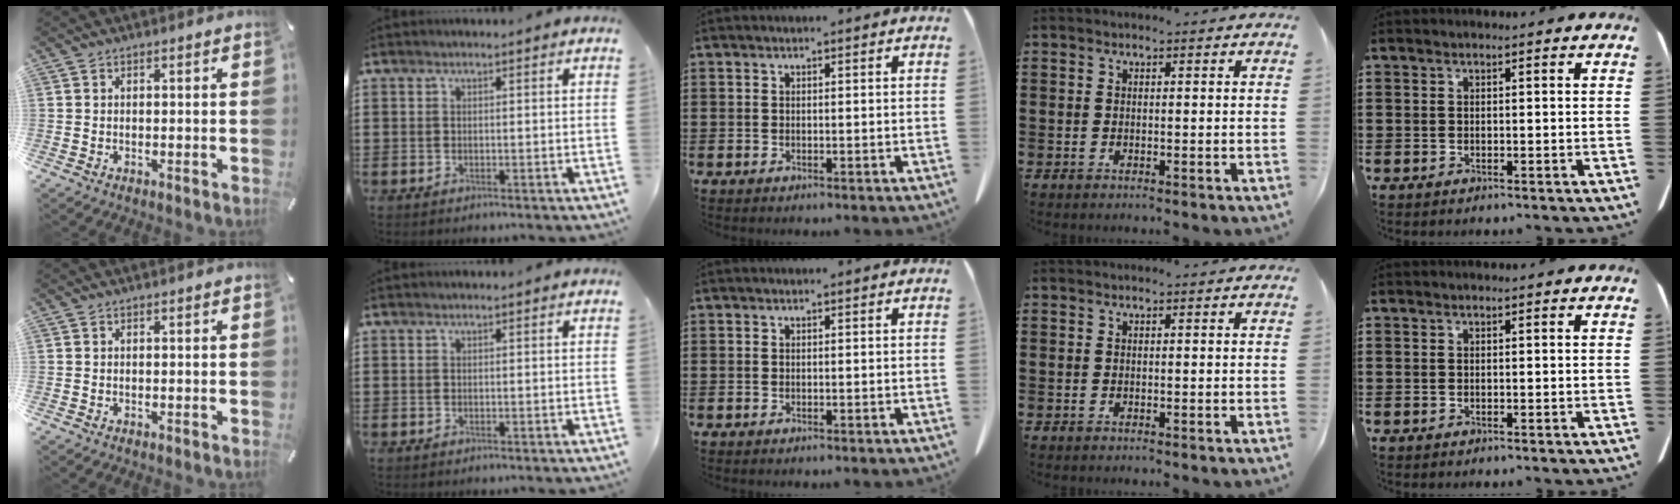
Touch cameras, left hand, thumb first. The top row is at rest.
{}